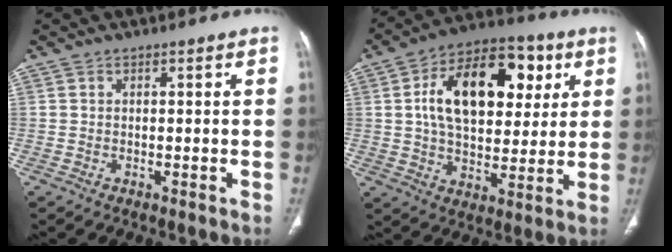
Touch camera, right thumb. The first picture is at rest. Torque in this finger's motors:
{"motor_torque": [1.11, 3.45, 1.01, -0.27, 0.25]}